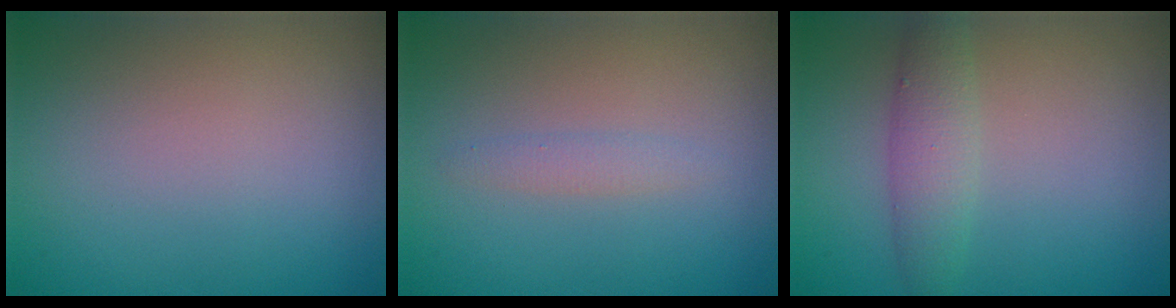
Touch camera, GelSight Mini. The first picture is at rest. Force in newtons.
{"total": 1.2, "press": 1.2, "slide": 0.1}
{"total": 2.9, "press": 2.9, "slide": 0.0}